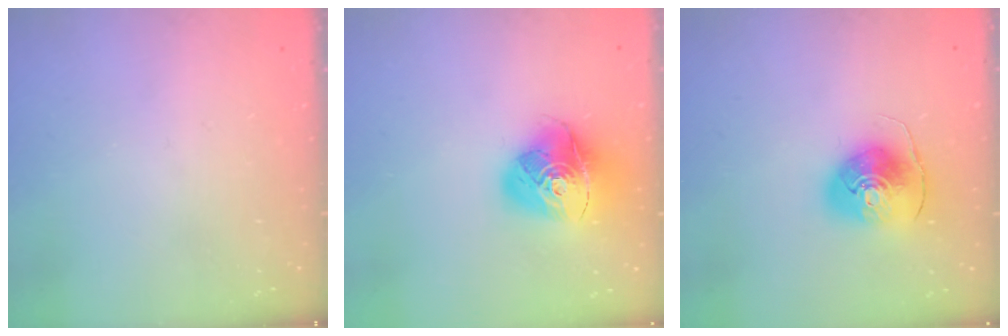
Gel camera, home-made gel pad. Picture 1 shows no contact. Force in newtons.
{"total": 16.4, "press": 16.3, "slide": 1.8}
{"total": 10.2, "press": 10.1, "slide": 1.1}